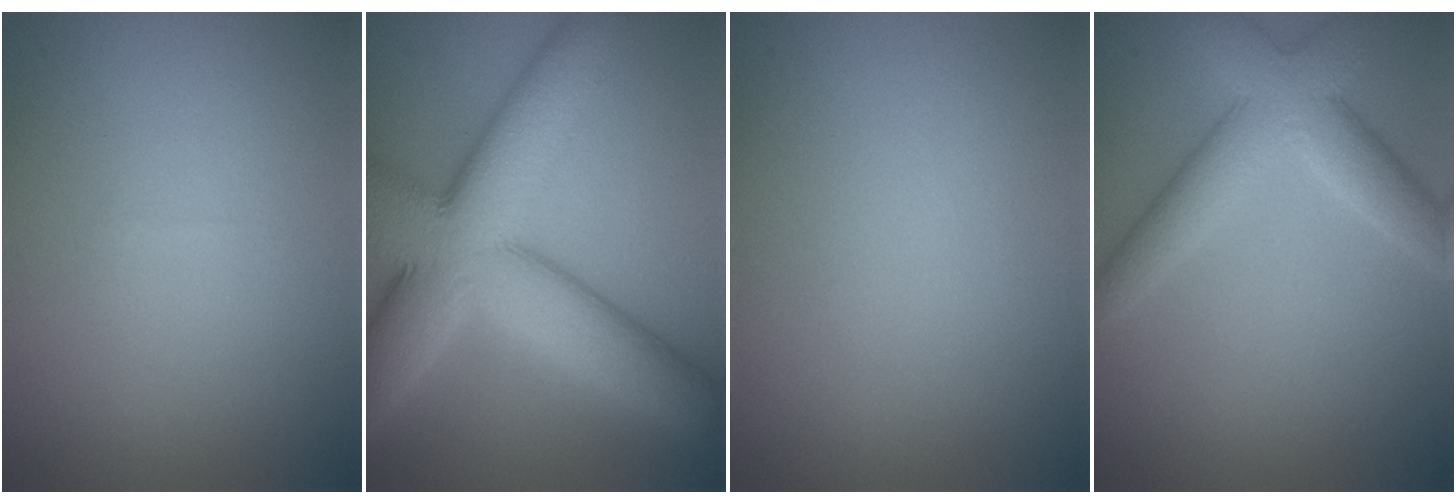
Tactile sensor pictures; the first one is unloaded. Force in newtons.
{"total": 12.7, "press": 12.7, "slide": 0.2}
{"total": 0.0}
{"total": 5.5, "press": 5.4, "slide": 0.3}